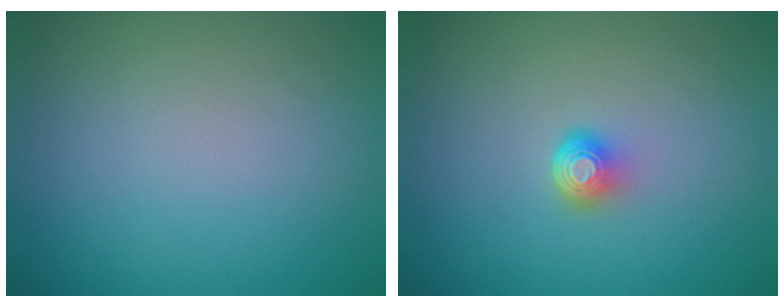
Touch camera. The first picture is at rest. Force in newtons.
{"total": 2.0, "press": 1.3, "slide": 1.6}